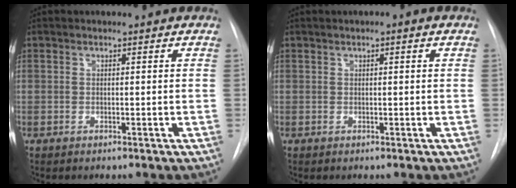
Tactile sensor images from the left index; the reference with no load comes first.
{"total": 1.1, "force": [0.4, 0.1, 1.0], "torque": [-0.017, 0.003, 0.005]}